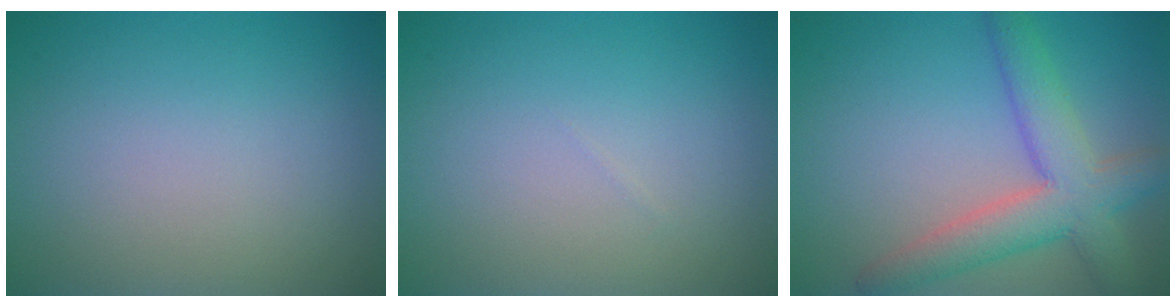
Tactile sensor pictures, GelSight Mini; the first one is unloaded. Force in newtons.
{"total": 0.0}
{"total": 6.1, "press": 6.0, "slide": 0.6}